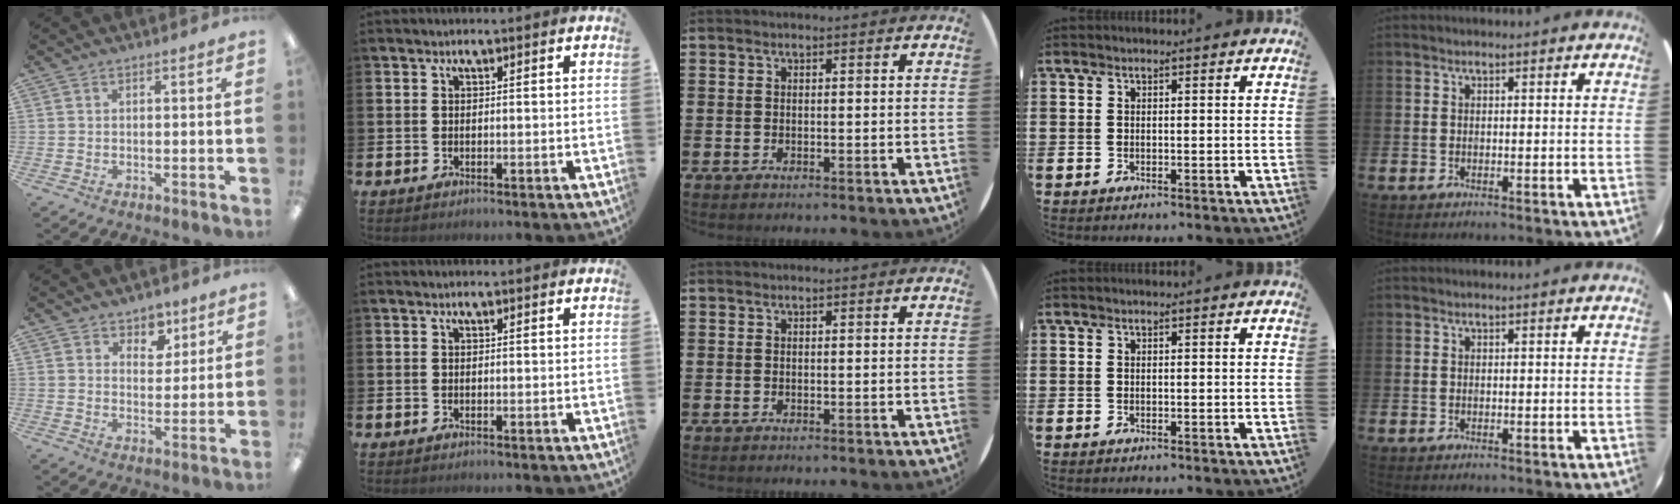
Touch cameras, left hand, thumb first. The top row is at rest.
{"thumb": {"total": 6.2, "force": [4.4, 4.2, 1.3], "torque": [-0.006, -0.024, 0.074]}}